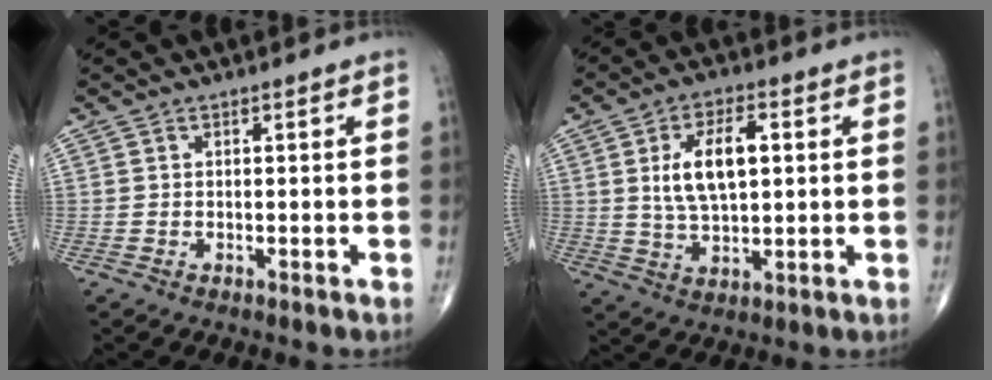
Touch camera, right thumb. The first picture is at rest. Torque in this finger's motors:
{"motor_torque": [-0.71, 1.08, 0.71, 0.60, 0.32]}